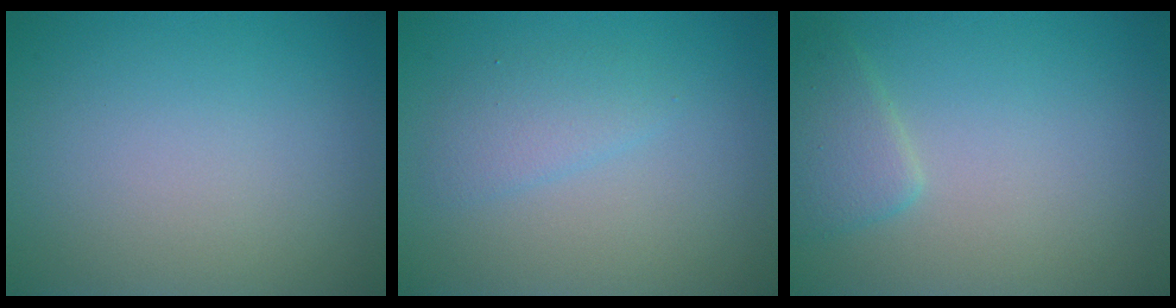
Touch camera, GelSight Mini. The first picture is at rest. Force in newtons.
{"total": 1.9, "press": 1.9, "slide": 0.1}
{"total": 2.4, "press": 2.4, "slide": 0.1}